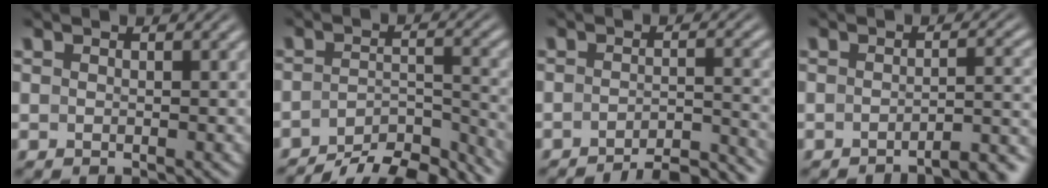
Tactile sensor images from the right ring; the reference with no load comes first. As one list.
[{"total": 8.2, "force": [-7.0, 2.9, 3.2], "torque": [-0.036, -0.028, -0.103]}, {"total": 7.0, "force": [-6.7, 0.9, 1.8], "torque": [-0.007, -0.016, -0.103]}, {"total": 4.2, "force": [-3.9, 0.2, 1.7], "torque": [-0.019, -0.004, -0.060]}]